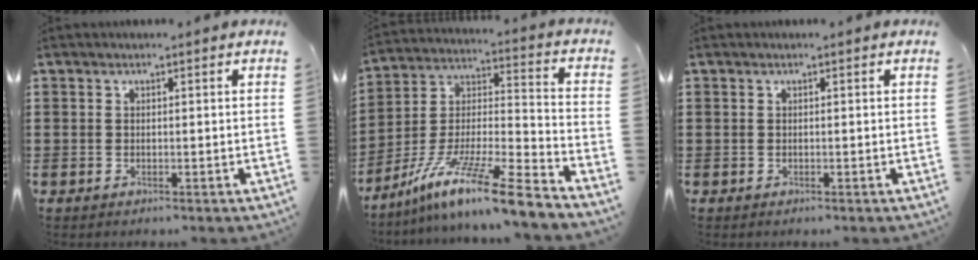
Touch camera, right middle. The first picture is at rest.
{"total": 13.1, "force": [-10.2, 0.0, 8.2], "torque": [-0.143, 0.009, -0.194]}
{"total": 0.0}